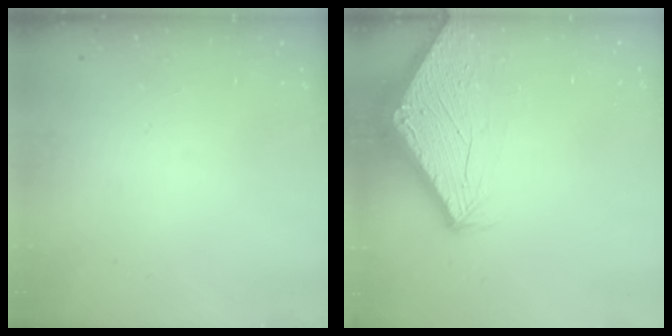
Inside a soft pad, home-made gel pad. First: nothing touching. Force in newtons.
{"total": 2.9, "press": 2.9, "slide": 0.1}